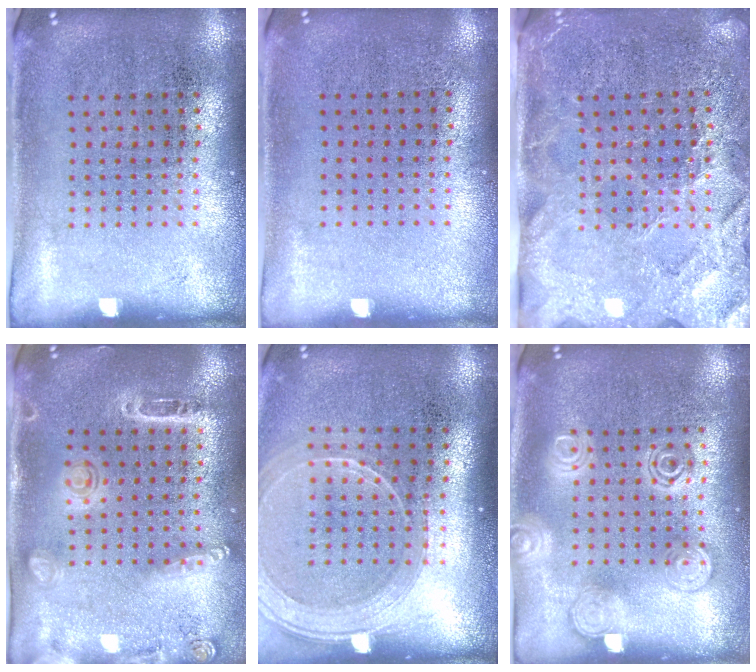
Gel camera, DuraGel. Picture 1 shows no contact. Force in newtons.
{"total": 0.0}
{"total": 3.6, "press": 3.2, "slide": 1.6}
{"total": 1.6, "press": 1.4, "slide": 0.7}
{"total": 2.0, "press": 1.8, "slide": 0.8}
{"total": 2.7, "press": 2.7, "slide": 0.4}